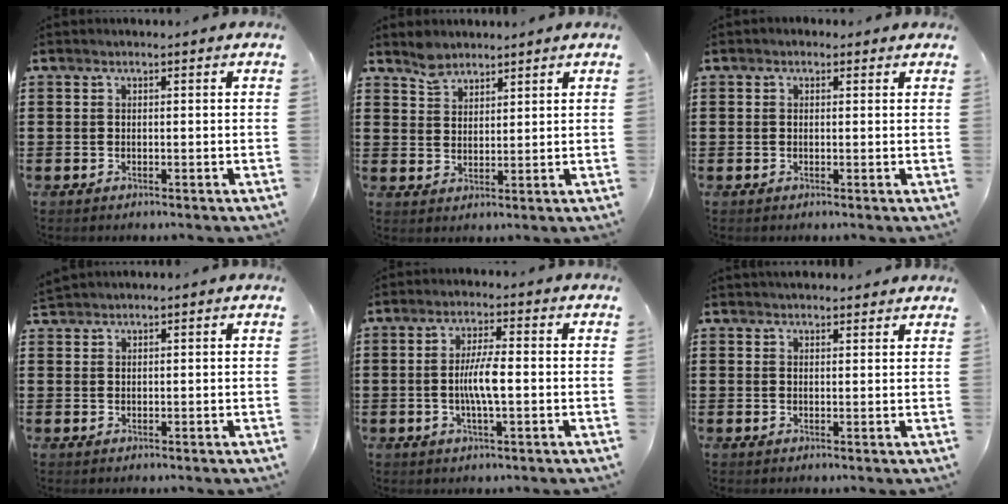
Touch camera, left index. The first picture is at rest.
{"total": 3.1, "force": [2.7, 1.5, 0.5], "torque": [-0.018, 0.005, 0.054]}
{"total": 0.7, "force": [0.1, 0.6, 0.4], "torque": [-0.009, 0.005, 0.000]}
{"total": 1.2, "force": [1.2, 0.0, 0.2], "torque": [-0.006, 0.000, 0.023]}
{"total": 5.5, "force": [-0.6, 1.0, 5.3], "torque": [-0.110, -0.001, -0.019]}
{"total": 1.9, "force": [1.8, 0.4, 0.2], "torque": [-0.007, 0.002, 0.035]}